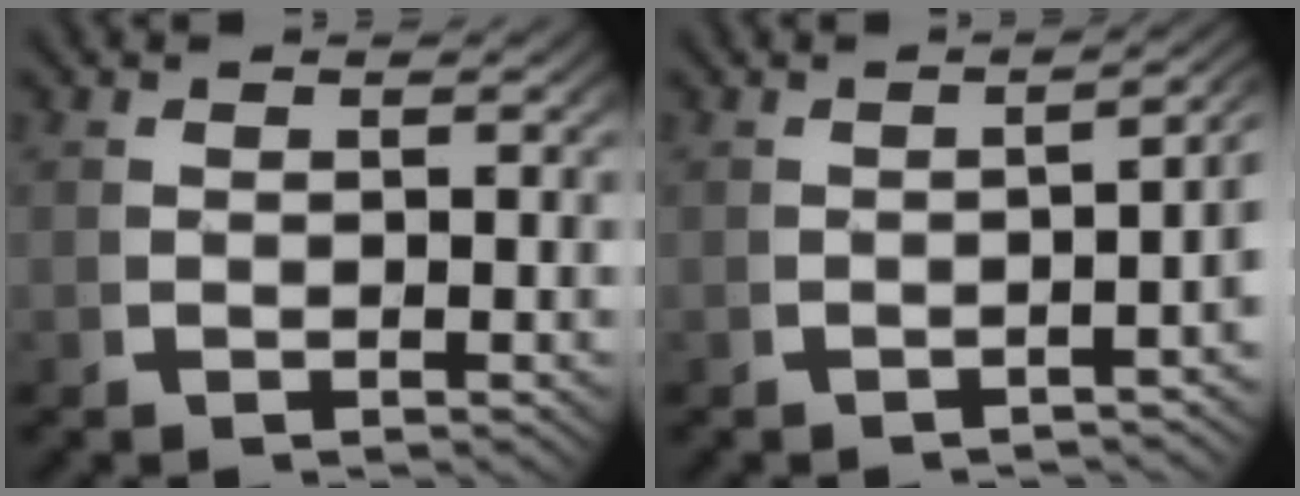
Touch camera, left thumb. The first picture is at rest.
{"total": 4.7, "force": [-0.4, 1.9, 4.3], "torque": [-0.041, 0.018, -0.013]}